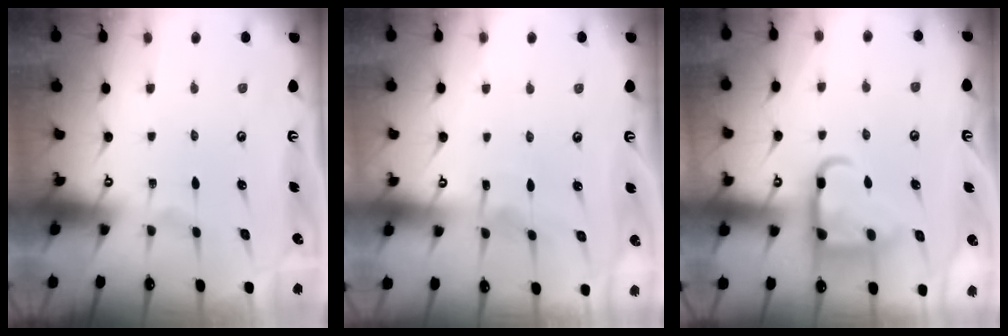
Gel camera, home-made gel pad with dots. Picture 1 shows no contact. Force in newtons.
{"total": 3.8, "press": 3.8, "slide": 0.4}
{"total": 13.6, "press": 13.5, "slide": 1.5}